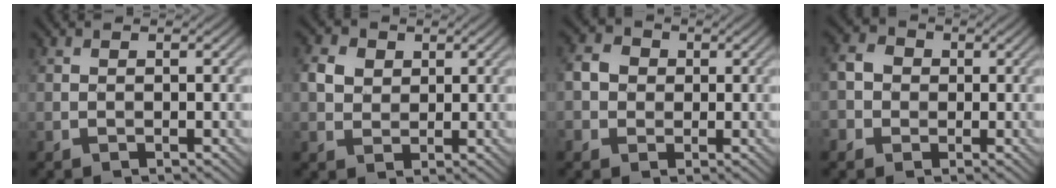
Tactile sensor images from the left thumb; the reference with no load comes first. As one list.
[{"total": 3.5, "force": [1.2, 2.9, 1.7], "torque": [-0.044, 0.005, 0.022]}, {"total": 3.3, "force": [0.0, 3.1, 1.3], "torque": [-0.035, 0.005, -0.004]}, {"total": 3.5, "force": [-0.5, 3.2, 1.1], "torque": [-0.032, 0.004, -0.015]}]